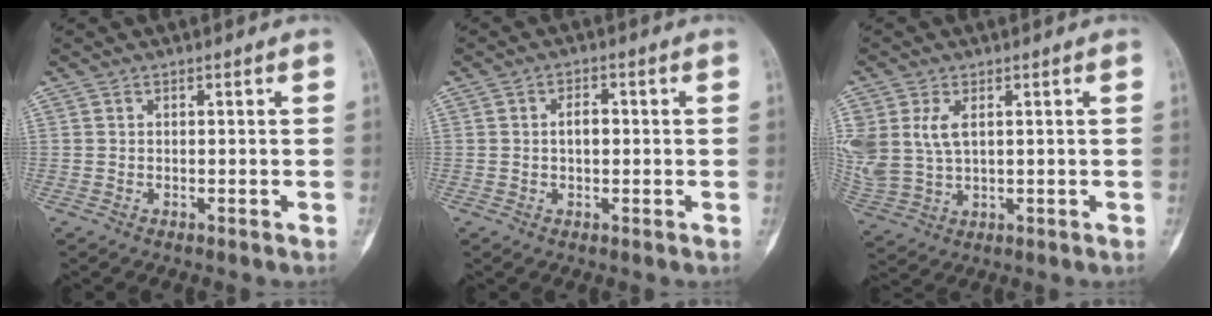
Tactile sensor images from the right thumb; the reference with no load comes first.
{"total": 3.1, "force": [0.2, 1.8, 2.5], "torque": [-0.037, 0.006, 0.004]}
{"total": 9.4, "force": [2.6, 6.0, 6.8], "torque": [-0.156, -0.002, 0.066]}